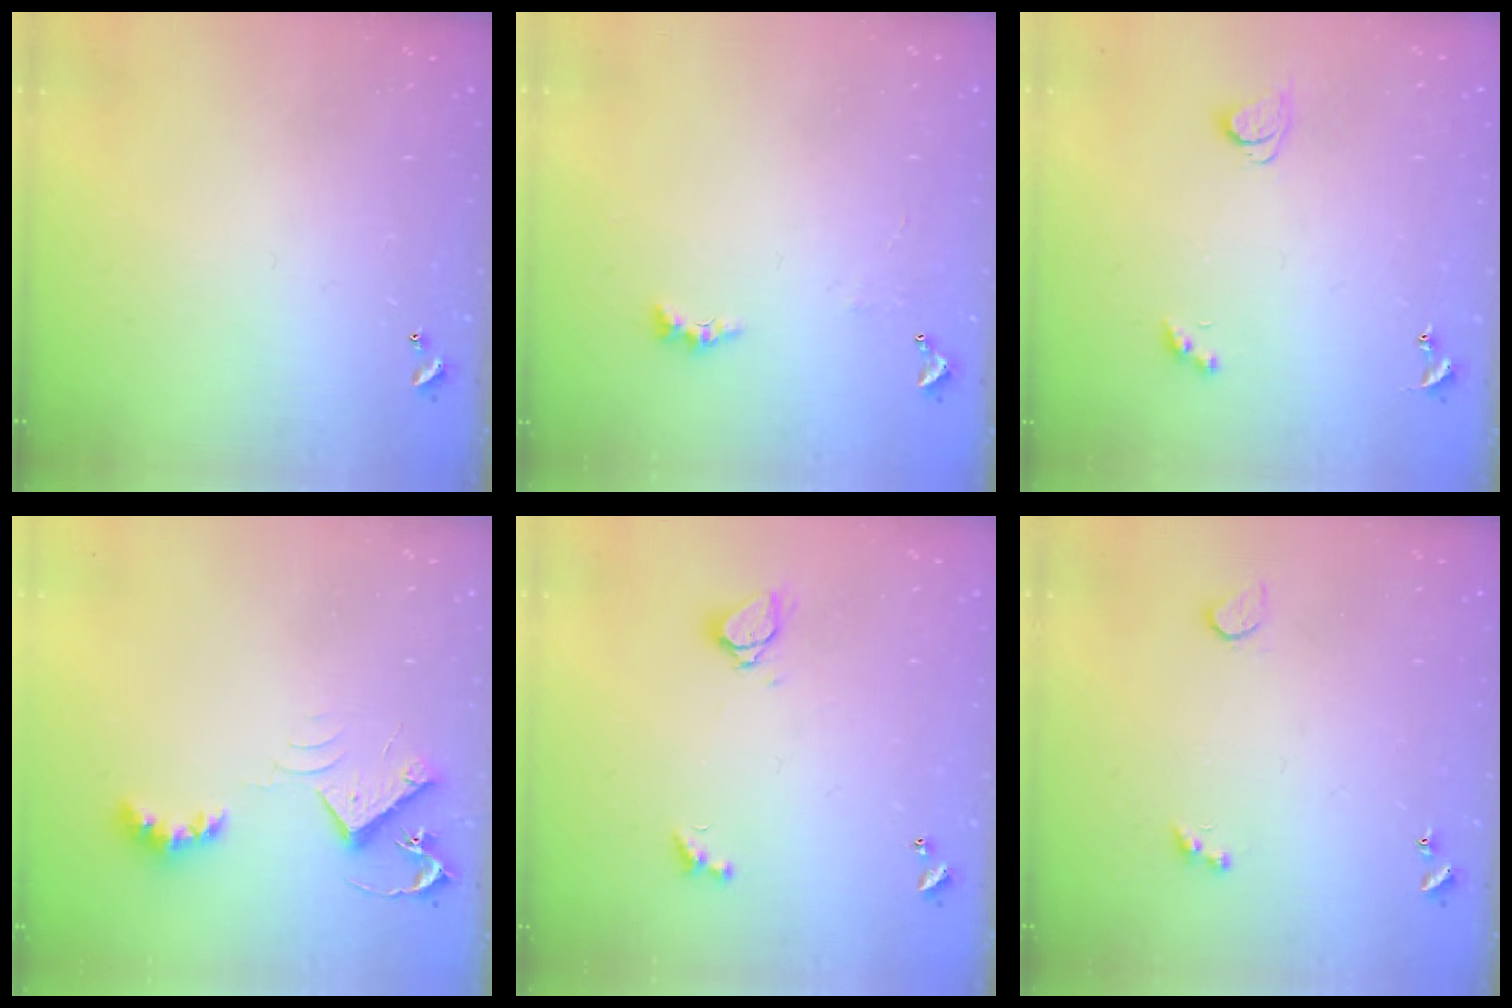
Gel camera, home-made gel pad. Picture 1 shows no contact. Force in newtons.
{"total": 2.0, "press": 1.9, "slide": 0.6}
{"total": 2.4, "press": 2.3, "slide": 0.6}
{"total": 8.2, "press": 8.2, "slide": 0.5}
{"total": 2.1, "press": 2.0, "slide": 0.5}
{"total": 2.6, "press": 2.2, "slide": 1.2}